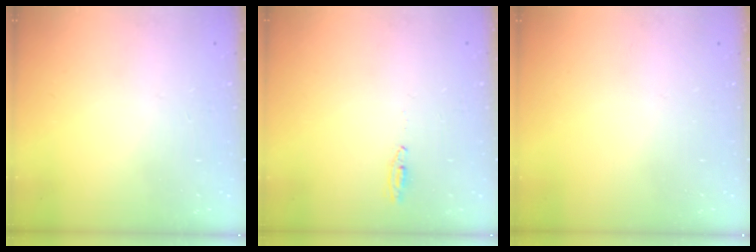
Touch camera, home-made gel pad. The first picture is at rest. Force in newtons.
{"total": 2.9, "press": 2.7, "slide": 1.1}
{"total": 0.0}